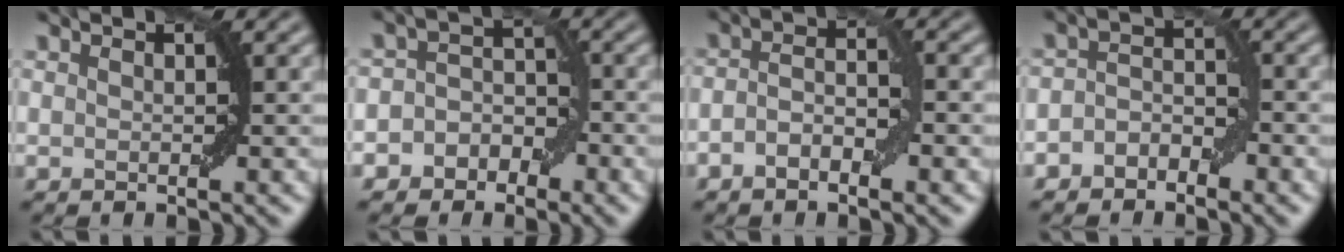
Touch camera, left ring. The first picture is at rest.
{"total": 3.8, "force": [-1.8, 3.2, 1.1], "torque": [0.023, 0.018, -0.047]}
{"total": 3.2, "force": [-1.2, 1.3, 2.7], "torque": [-0.050, 0.003, -0.025]}
{"total": 2.2, "force": [-1.5, 1.3, 0.9], "torque": [-0.015, 0.012, -0.030]}